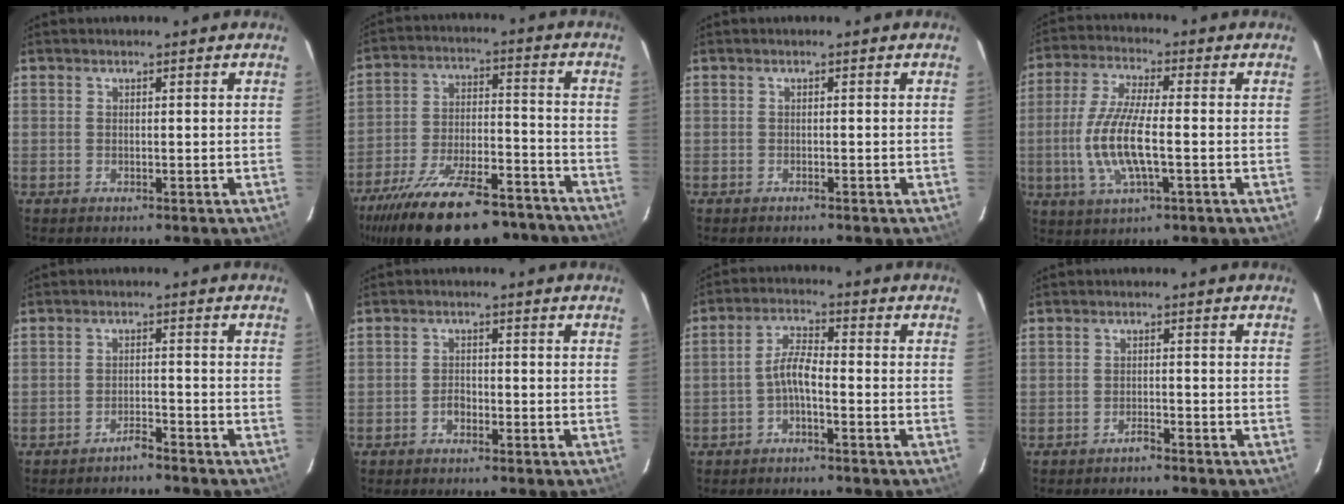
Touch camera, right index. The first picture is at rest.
{"total": 27.3, "force": [-21.7, 9.4, 13.6], "torque": [-0.254, -0.021, -0.312]}
{"total": 0.5, "force": [-0.5, 0.0, 0.1], "torque": [-0.001, 0.002, -0.007]}
{"total": 11.9, "force": [-2.1, 3.2, 11.3], "torque": [-0.236, -0.005, -0.044]}
{"total": 2.4, "force": [-2.4, 0.1, 0.6], "torque": [-0.018, 0.003, -0.037]}
{"total": 1.7, "force": [-1.1, 1.1, 0.8], "torque": [-0.015, 0.005, -0.020]}
{"total": 4.0, "force": [-1.9, 0.9, 3.4], "torque": [-0.075, 0.013, -0.039]}
{"total": 1.5, "force": [-1.5, 0.1, 0.3], "torque": [-0.010, 0.002, -0.023]}